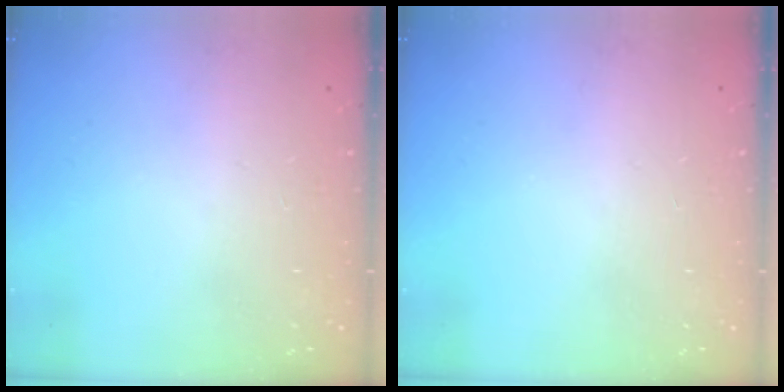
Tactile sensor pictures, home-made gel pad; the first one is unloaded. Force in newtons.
{"total": 0.0}